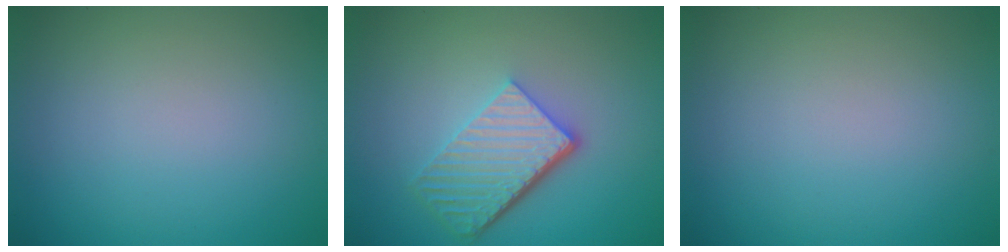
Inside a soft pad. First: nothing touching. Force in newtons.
{"total": 5.6, "press": 4.0, "slide": 4.0}
{"total": 0.0}